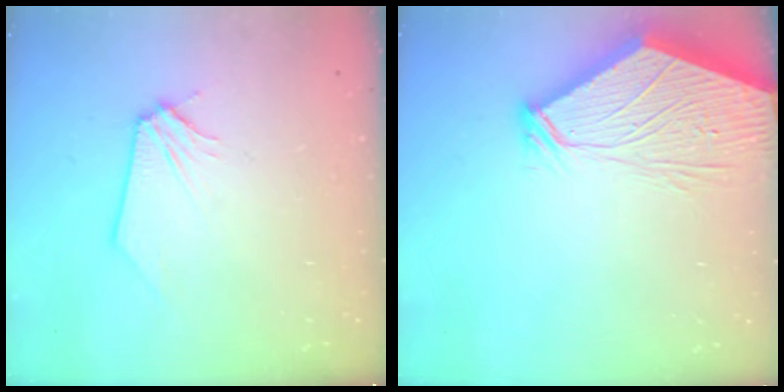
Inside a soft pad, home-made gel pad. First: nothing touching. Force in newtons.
{"total": 8.7, "press": 8.6, "slide": 1.4}